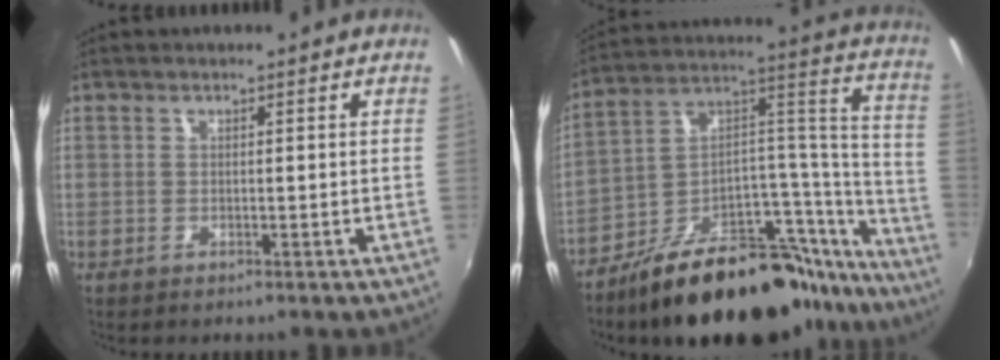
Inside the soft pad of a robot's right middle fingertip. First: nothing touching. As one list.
[{"total": 29.3, "force": [-21.6, 11.4, 16.1], "torque": [-0.183, 0.065, -0.315]}]